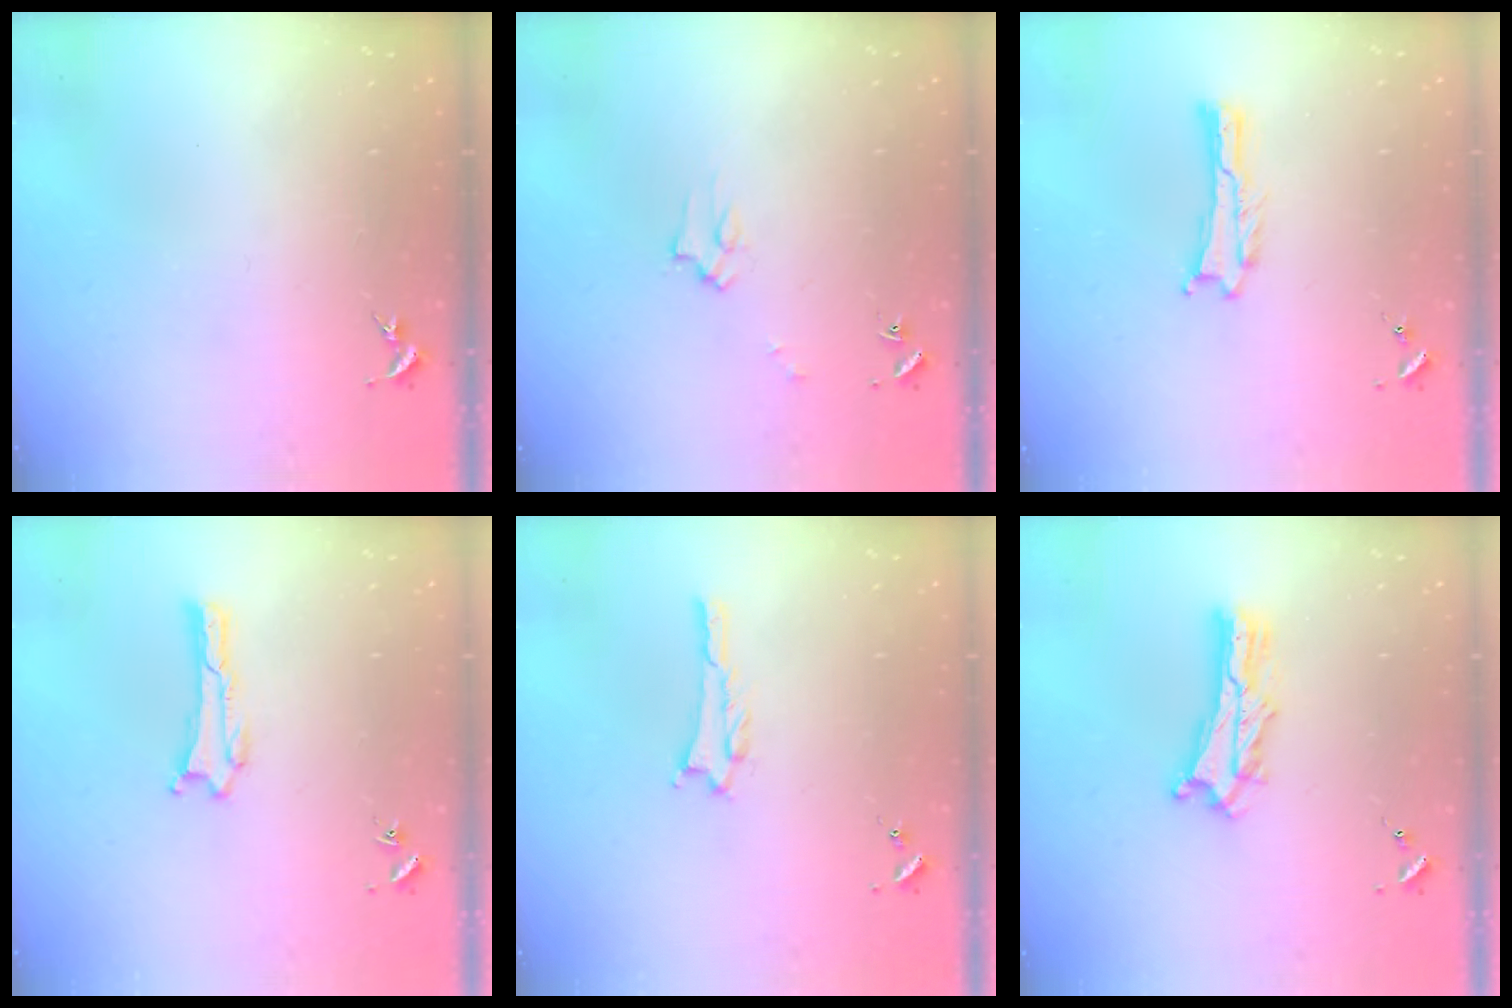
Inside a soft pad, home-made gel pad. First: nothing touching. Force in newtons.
{"total": 2.2, "press": 2.2, "slide": 0.2}
{"total": 0.0}
{"total": 0.0}
{"total": 0.6, "press": 0.6, "slide": 0.1}
{"total": 4.3, "press": 4.3, "slide": 0.4}